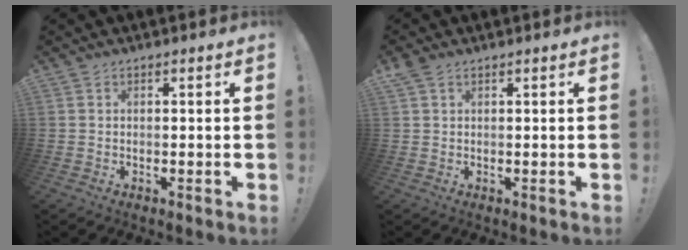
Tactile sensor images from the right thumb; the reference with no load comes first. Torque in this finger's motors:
{"motor_torque": [0.02, 0.08, 0.10, 0.04, 0.00]}